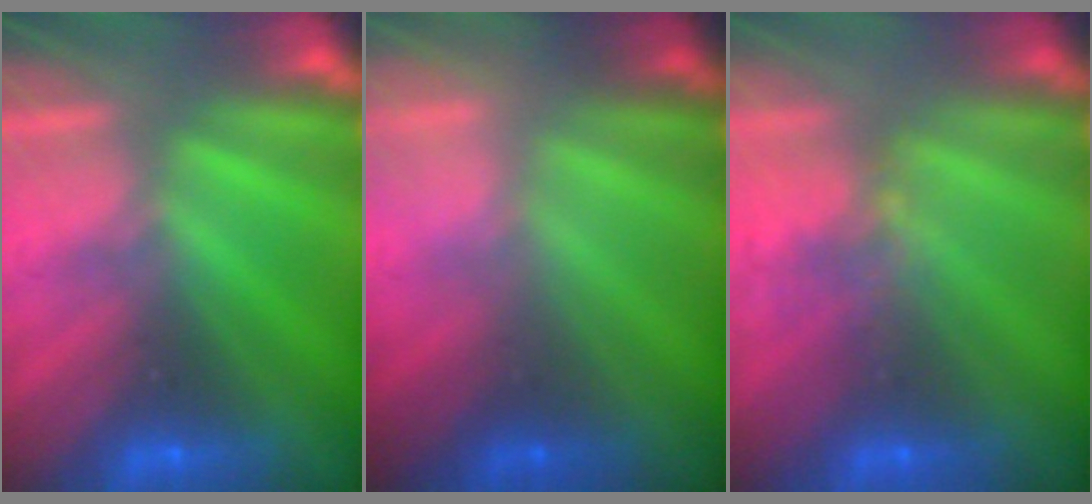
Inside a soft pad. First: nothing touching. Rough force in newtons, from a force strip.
{"total": 2.4}
{"total": 4.0}